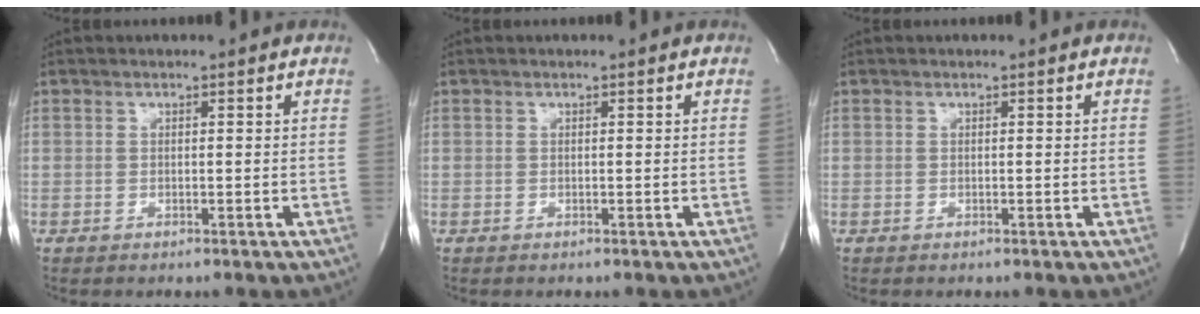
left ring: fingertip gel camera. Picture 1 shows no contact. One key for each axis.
{"total": 0.0}
{"total": 0.0}